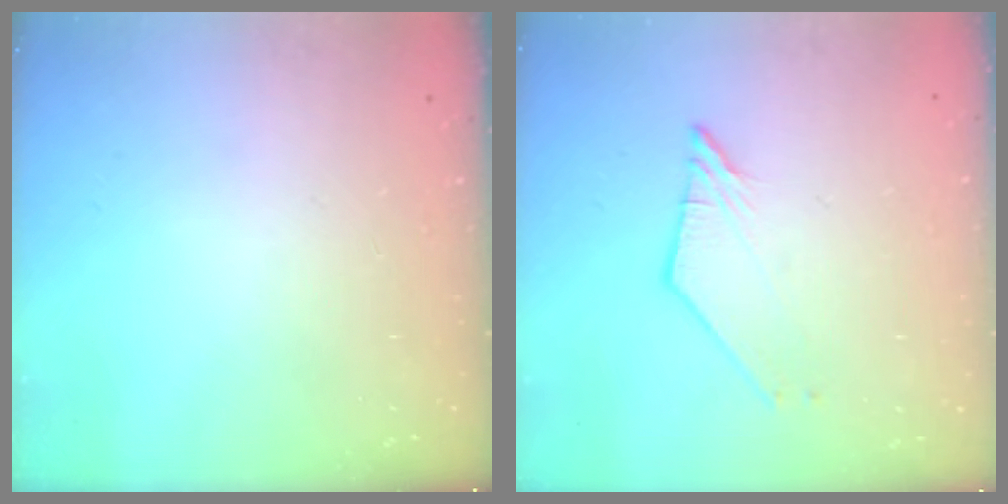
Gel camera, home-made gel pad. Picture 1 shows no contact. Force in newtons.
{"total": 2.7, "press": 2.7, "slide": 0.2}